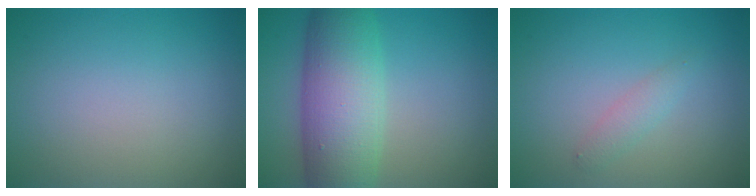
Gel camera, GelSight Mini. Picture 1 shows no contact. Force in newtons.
{"total": 9.3, "press": 9.3, "slide": 0.2}
{"total": 1.3, "press": 1.3, "slide": 0.0}